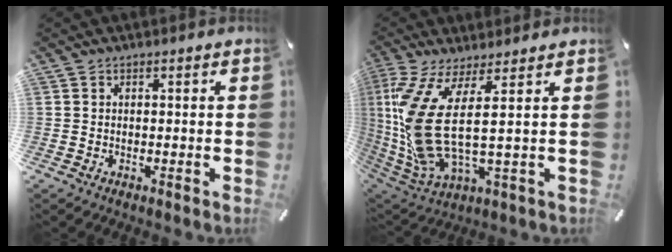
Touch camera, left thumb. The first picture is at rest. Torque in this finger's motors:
{"motor_torque": [1.30, 1.26, 2.21, 0.54, 1.05]}